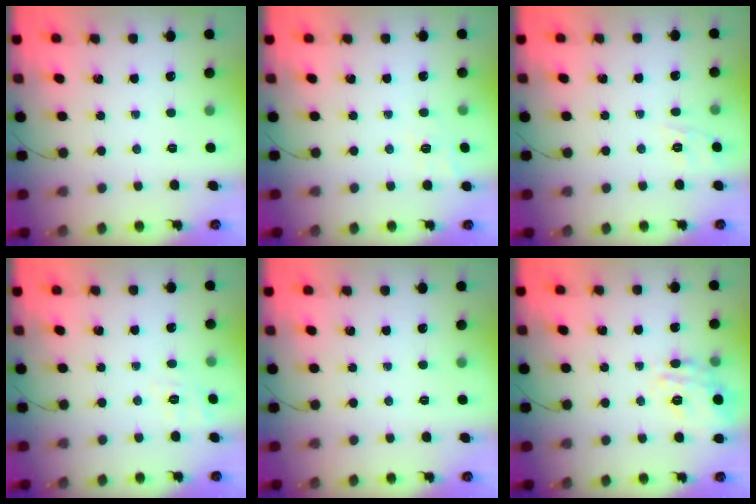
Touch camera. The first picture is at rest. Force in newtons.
{"total": 7.0, "press": 6.6, "slide": 2.3}
{"total": 1.7, "press": 0.4, "slide": 1.6}
{"total": 4.2, "press": 3.6, "slide": 2.2}
{"total": 0.0}
{"total": 16.0, "press": 16.0, "slide": 0.9}